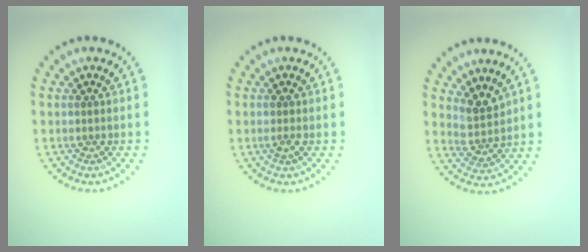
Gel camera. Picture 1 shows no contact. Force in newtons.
{"total": 0.8, "press": 0.8, "slide": 0.2}
{"total": 2.6, "press": 2.0, "slide": 1.8}